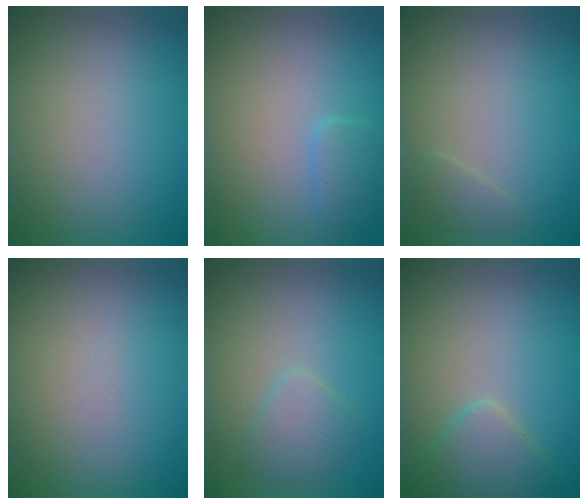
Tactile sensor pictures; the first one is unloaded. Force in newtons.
{"total": 1.7, "press": 1.7, "slide": 0.3}
{"total": 0.9, "press": 0.9, "slide": 0.0}
{"total": 0.0}
{"total": 1.9, "press": 1.9, "slide": 0.1}
{"total": 2.7, "press": 2.7, "slide": 0.2}